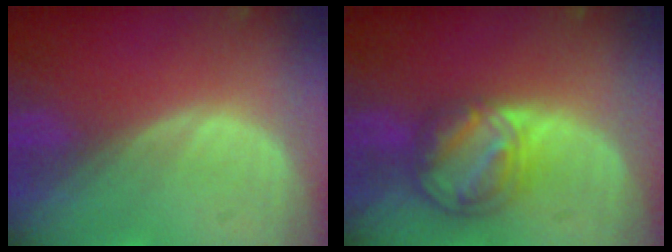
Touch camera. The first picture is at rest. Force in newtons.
{"total": 8.1, "press": 7.0, "slide": 4.1}